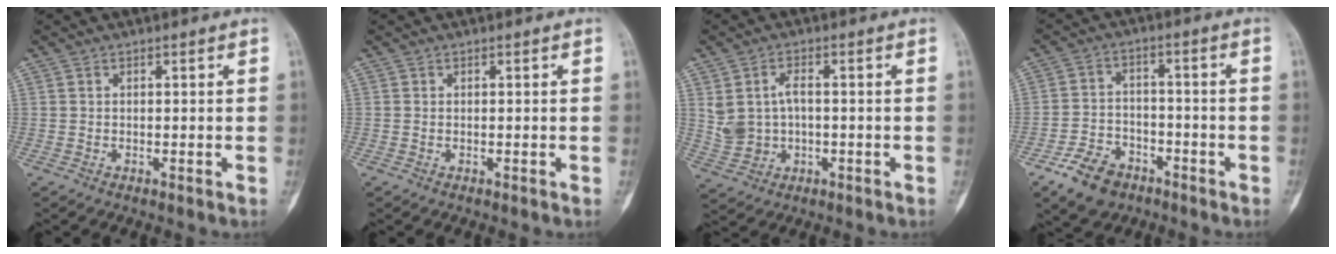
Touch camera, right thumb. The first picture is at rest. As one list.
[{"total": 0.0}, {"total": 6.4, "force": [0.6, 4.2, 4.9], "torque": [-0.092, 0.011, 0.023]}, {"total": 9.1, "force": [-5.6, 6.0, 4.0], "torque": [-0.052, 0.033, -0.098]}]